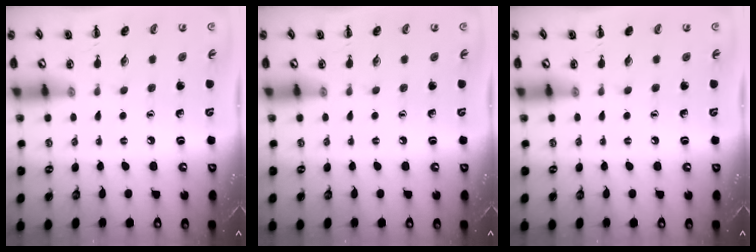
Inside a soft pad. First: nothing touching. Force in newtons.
{"total": 0.0}
{"total": 0.0}